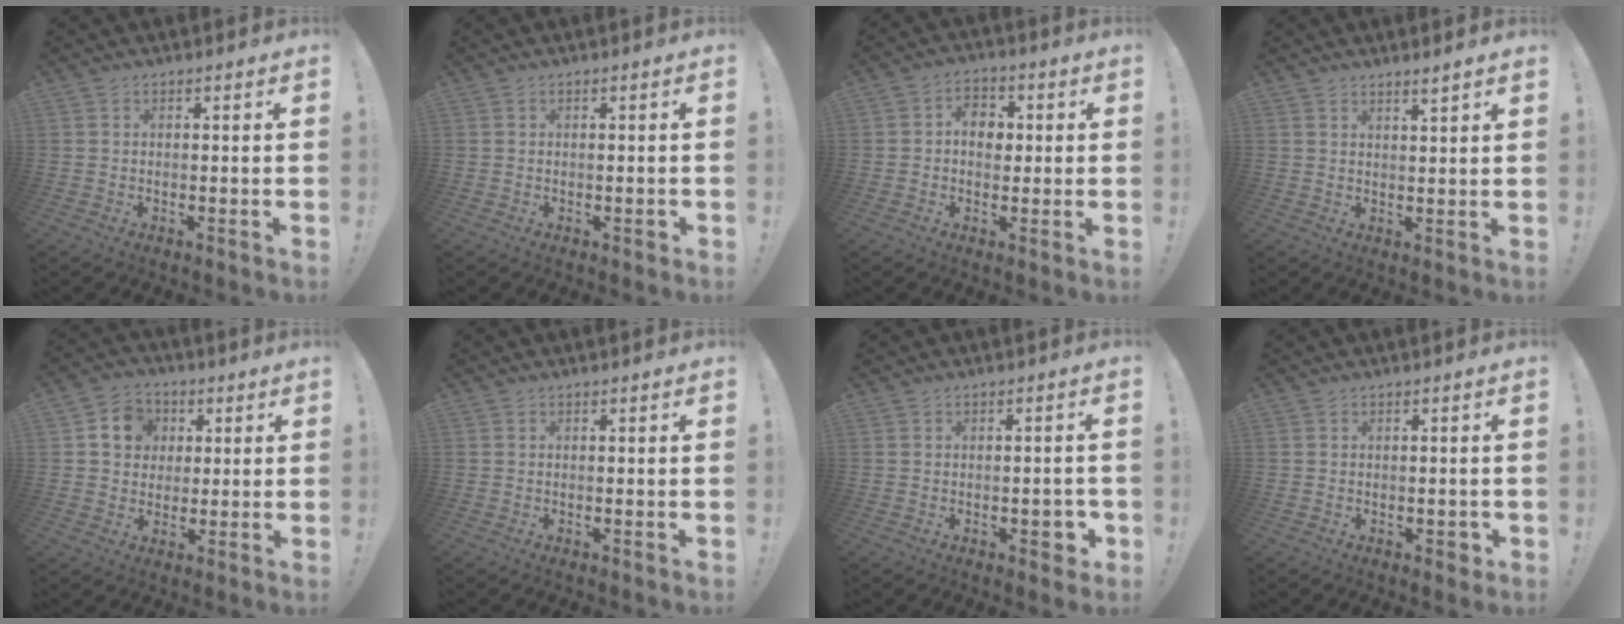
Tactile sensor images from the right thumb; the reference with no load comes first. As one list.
[{"total": 0.9, "force": [-0.5, 0.2, 0.6], "torque": [-0.008, 0.001, -0.008]}, {"total": 7.2, "force": [0.4, 5.7, 4.4], "torque": [-0.066, 0.011, 0.009]}, {"total": 2.2, "force": [1.8, -0.2, 1.1], "torque": [-0.015, -0.013, 0.030]}, {"total": 9.8, "force": [2.8, 8.7, 3.6], "torque": [-0.055, 0.001, 0.059]}, {"total": 0.0}, {"total": 4.2, "force": [-1.5, 2.2, 3.3], "torque": [-0.032, 0.008, -0.024]}, {"total": 2.0, "force": [-0.7, 1.1, 1.5], "torque": [-0.012, 0.003, -0.012]}]